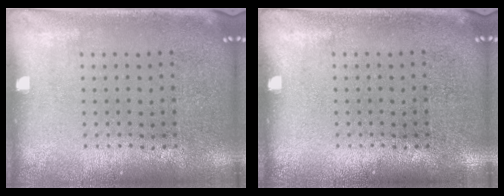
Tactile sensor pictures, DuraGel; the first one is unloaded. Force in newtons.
{"total": 0.0}